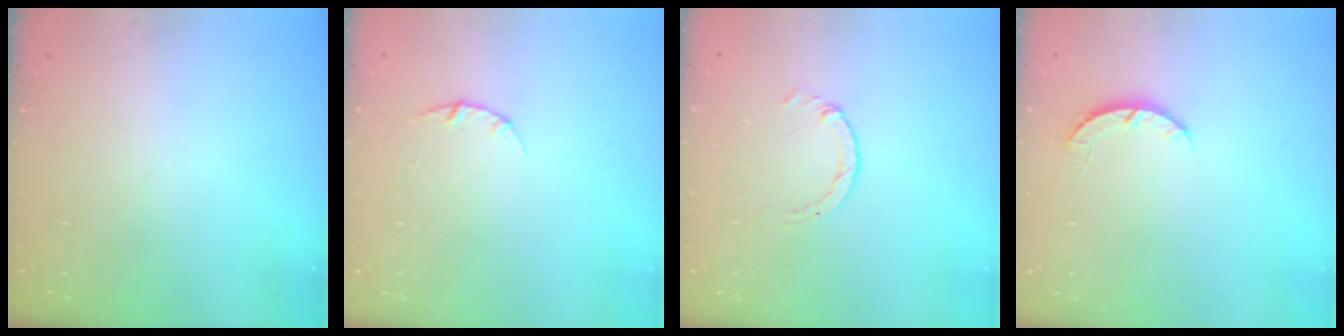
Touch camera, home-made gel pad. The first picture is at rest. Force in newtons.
{"total": 2.8, "press": 2.8, "slide": 0.4}
{"total": 1.1, "press": 1.1, "slide": 0.2}
{"total": 3.2, "press": 3.2, "slide": 0.4}